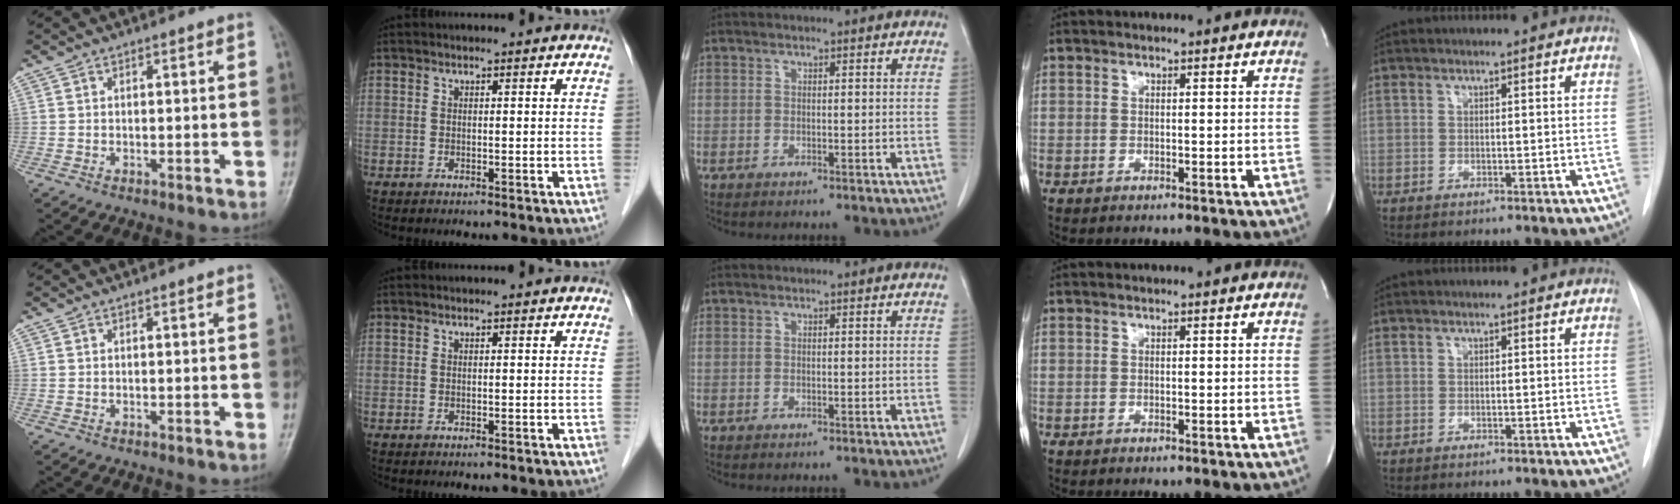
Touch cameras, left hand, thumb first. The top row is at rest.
{}